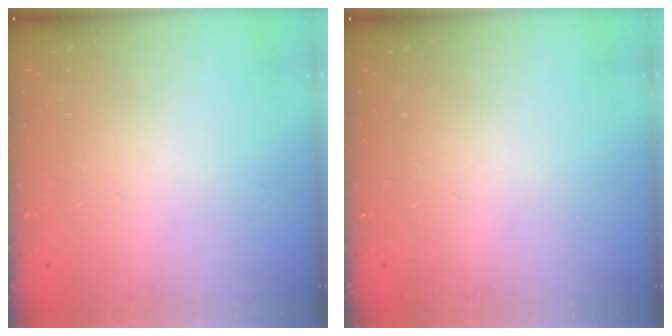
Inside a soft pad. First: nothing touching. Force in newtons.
{"total": 0.0}